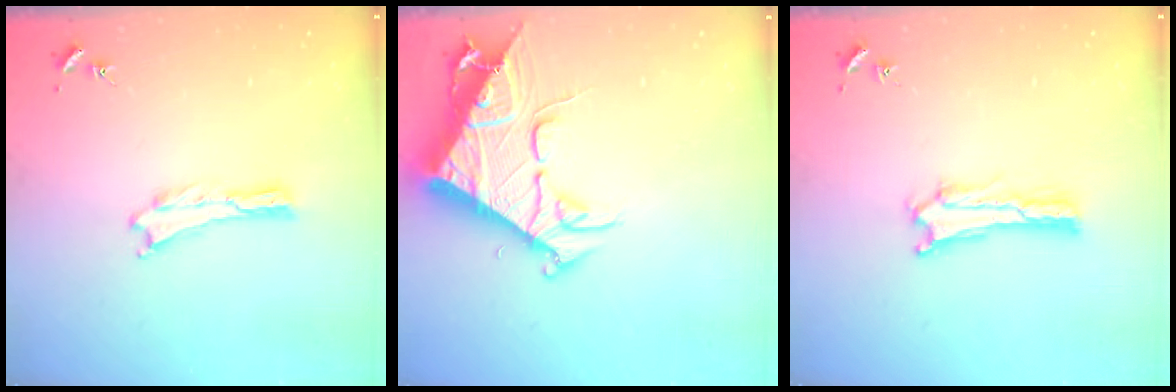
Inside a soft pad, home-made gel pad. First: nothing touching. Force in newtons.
{"total": 10.1, "press": 10.1, "slide": 0.9}
{"total": 0.6, "press": 0.5, "slide": 0.2}